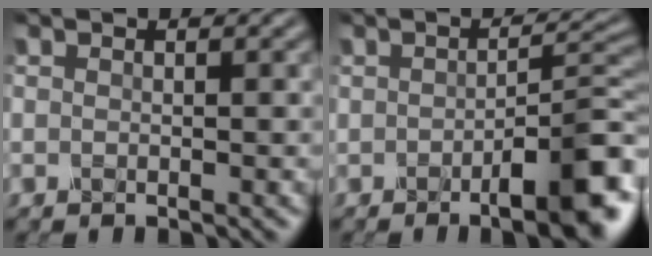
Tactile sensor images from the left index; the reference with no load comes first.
{"total": 6.7, "force": [-2.6, 1.7, 6.0], "torque": [-0.079, -0.002, -0.031]}